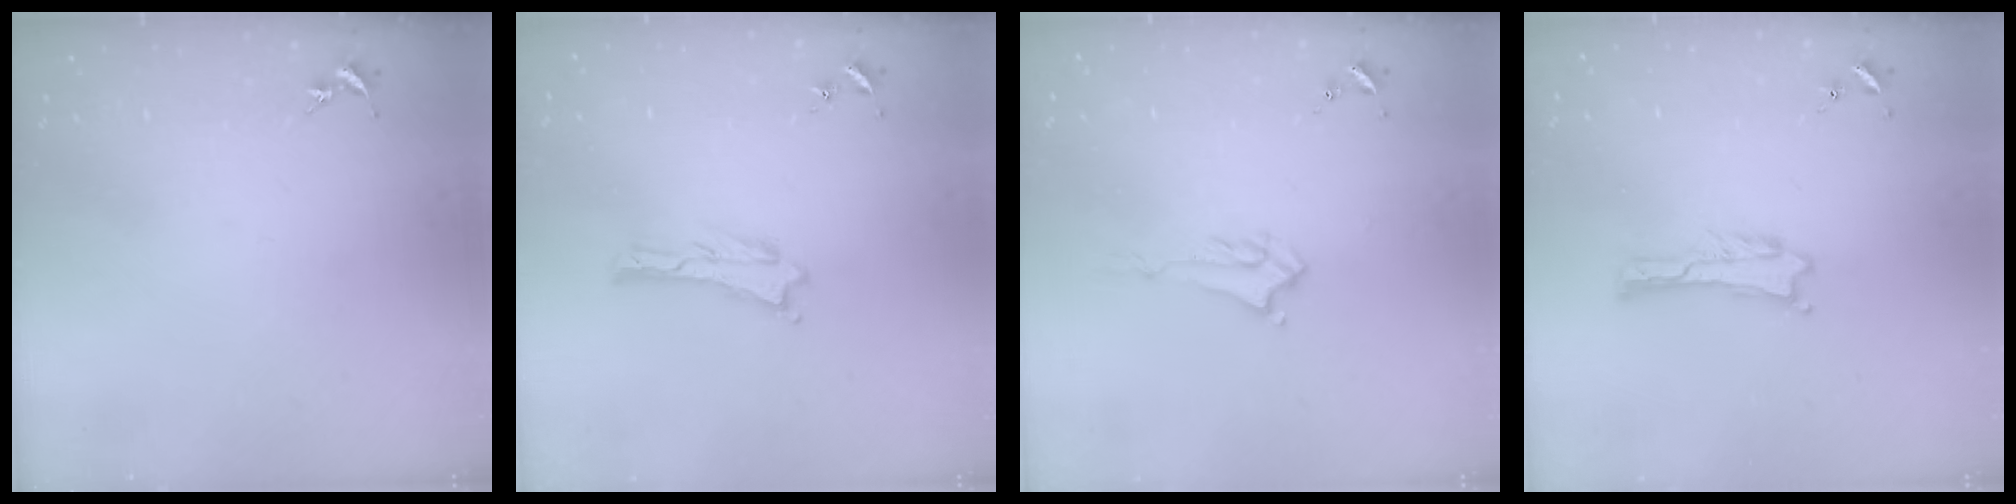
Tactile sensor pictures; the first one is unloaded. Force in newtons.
{"total": 0.0}
{"total": 1.3, "press": 1.3, "slide": 0.2}
{"total": 0.0}